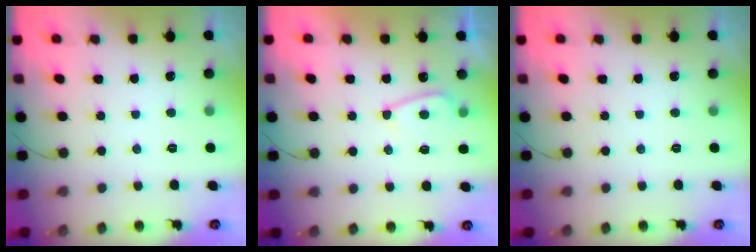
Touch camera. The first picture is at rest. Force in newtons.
{"total": 4.8, "press": 4.8, "slide": 0.6}
{"total": 0.0}